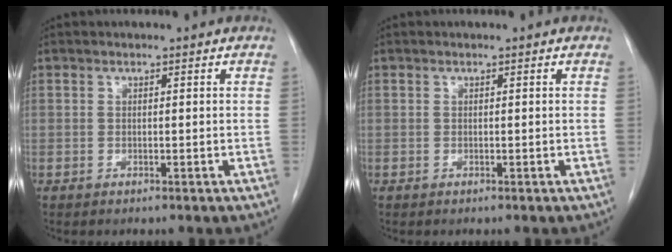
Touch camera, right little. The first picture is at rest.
{"total": 0.0}